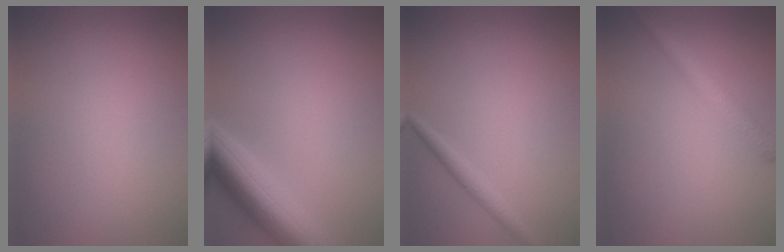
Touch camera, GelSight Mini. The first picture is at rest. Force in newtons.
{"total": 6.9, "press": 6.9, "slide": 0.3}
{"total": 1.4, "press": 1.4, "slide": 0.1}
{"total": 2.2, "press": 2.2, "slide": 0.1}